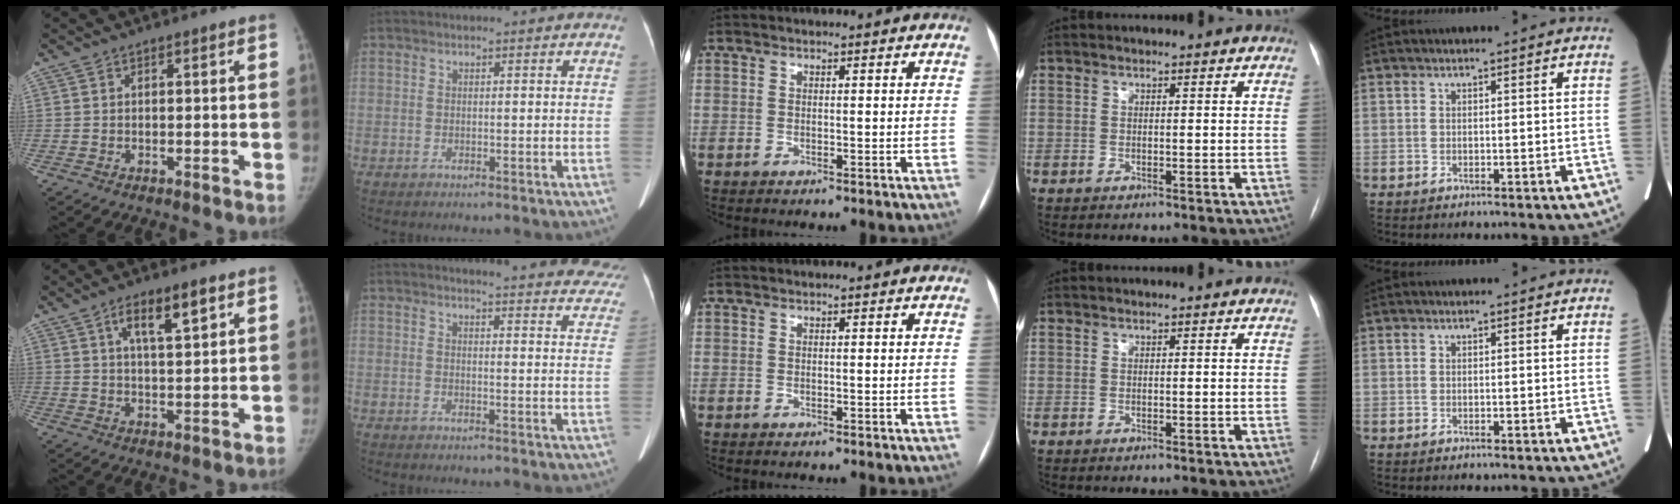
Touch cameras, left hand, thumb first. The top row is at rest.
{"thumb": {"total": 7.8, "force": [3.9, 2.3, 6.3], "torque": [-0.096, -0.012, 0.066]}, "index": {"total": 20.7, "force": [19.6, 3.4, 5.5], "torque": [-0.047, -0.071, 0.202]}}